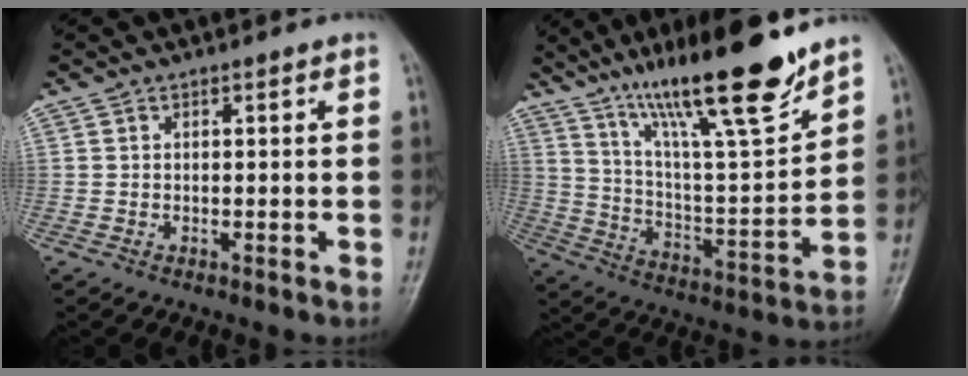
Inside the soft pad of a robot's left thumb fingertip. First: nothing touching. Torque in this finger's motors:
{"motor_torque": [1.87, 0.45, 1.32, -1.45, 0.35]}